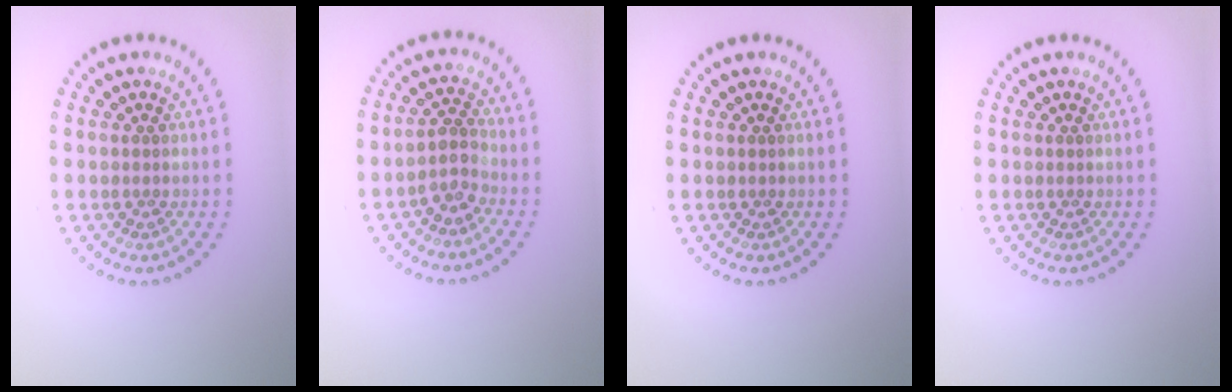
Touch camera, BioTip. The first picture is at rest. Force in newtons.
{"total": 2.2, "press": 1.9, "slide": 1.1}
{"total": 0.0}
{"total": 0.0}